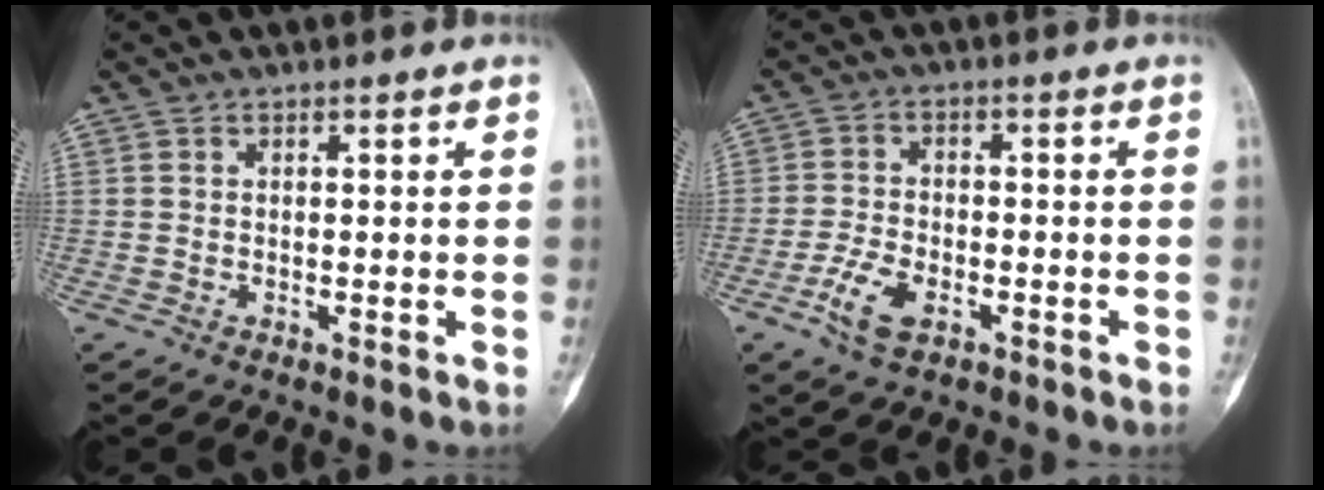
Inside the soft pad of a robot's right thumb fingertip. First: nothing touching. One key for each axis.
{"total": 6.1, "fx": -3.0, "fy": 3.3, "fz": 4.2, "tx": -0.089, "ty": 0.012, "tz": -0.057}